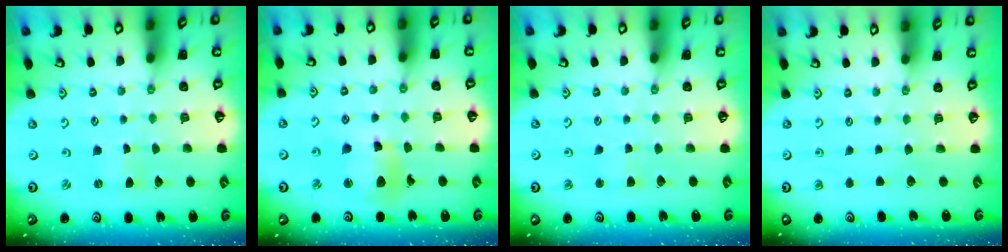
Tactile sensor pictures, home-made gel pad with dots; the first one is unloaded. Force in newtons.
{"total": 10.6, "press": 10.4, "slide": 1.8}
{"total": 2.1, "press": 2.0, "slide": 0.3}
{"total": 0.0}